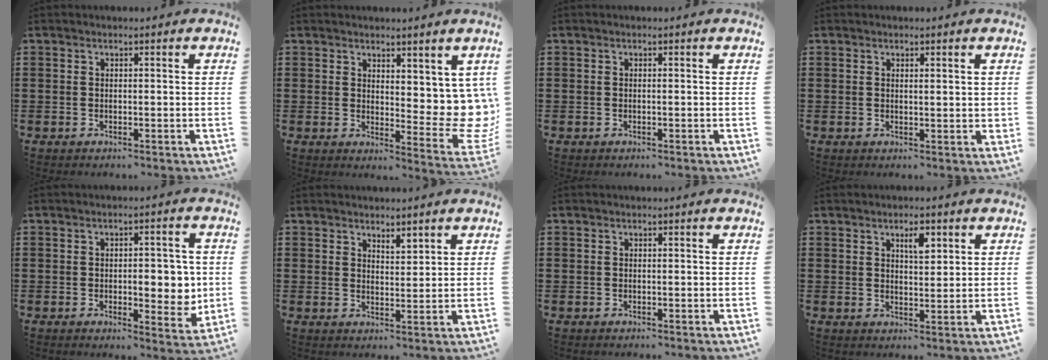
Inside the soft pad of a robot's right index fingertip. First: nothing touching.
{"total": 6.2, "force": [3.5, 3.5, 3.7], "torque": [-0.043, -0.034, 0.066]}
{"total": 0.0}
{"total": 0.9, "force": [0.6, 0.2, 0.6], "torque": [-0.012, 0.003, 0.010]}
{"total": 6.2, "force": [-0.2, 2.8, 5.5], "torque": [-0.066, -0.004, -0.010]}
{"total": 2.5, "force": [2.4, 0.7, 0.0], "torque": [-0.006, 0.003, 0.046]}
{"total": 0.0}
{"total": 3.3, "force": [1.8, 1.1, 2.5], "torque": [-0.039, -0.001, 0.027]}